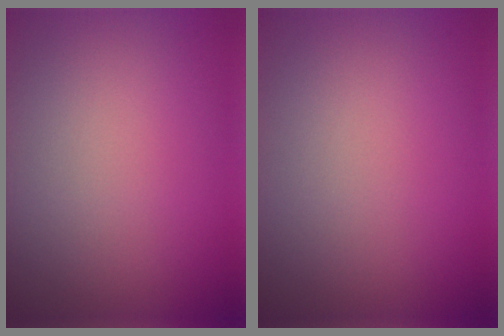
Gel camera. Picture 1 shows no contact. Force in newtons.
{"total": 0.0}